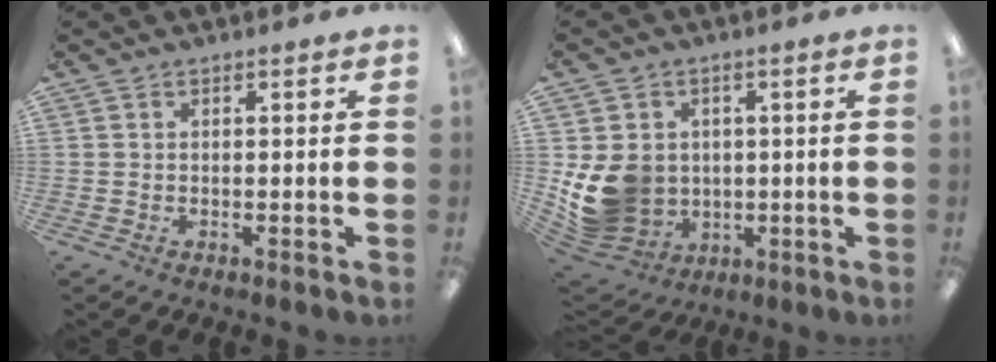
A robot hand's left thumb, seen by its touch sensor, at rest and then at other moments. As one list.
[{"total": 12.4, "force": [-0.6, 11.1, 5.6], "torque": [-0.140, -0.005, -0.003]}]